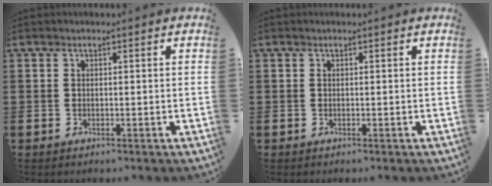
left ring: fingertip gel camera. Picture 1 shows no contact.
{"total": 0.0}